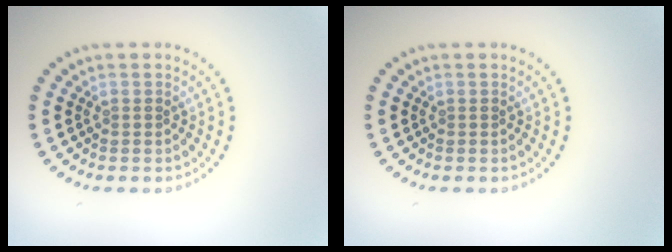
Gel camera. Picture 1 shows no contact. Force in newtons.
{"total": 0.0}